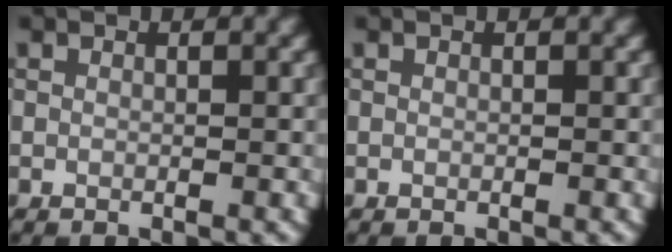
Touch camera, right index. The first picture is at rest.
{"total": 0.0}